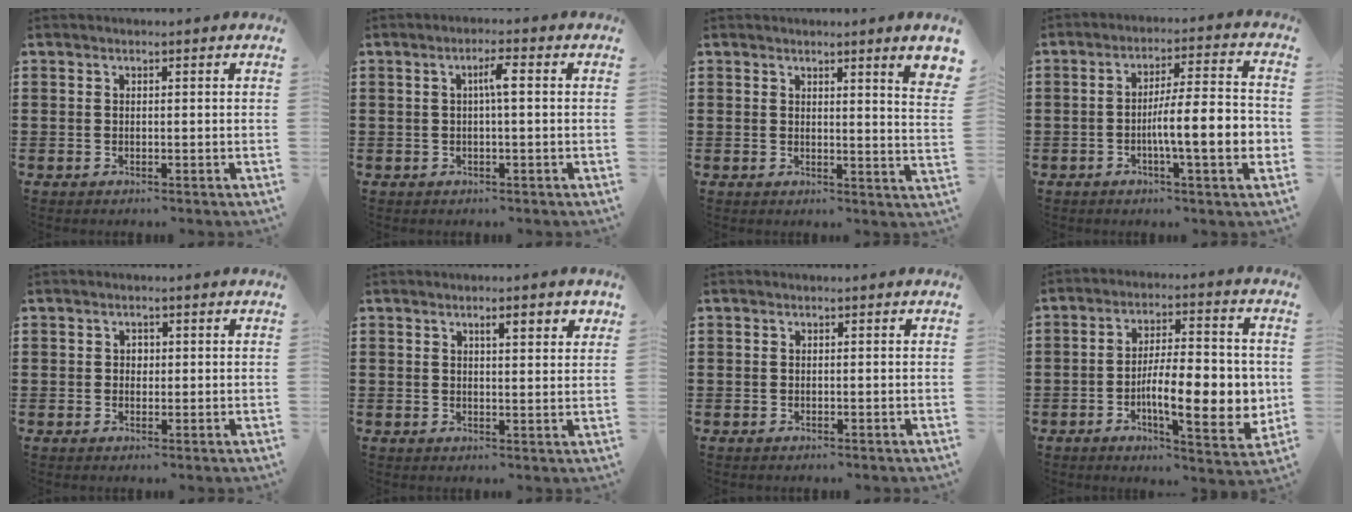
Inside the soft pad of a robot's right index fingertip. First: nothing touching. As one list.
[{"total": 2.7, "force": [0.1, 0.1, 2.7], "torque": [-0.051, 0.002, -0.002]}, {"total": 3.5, "force": [2.2, -0.3, 2.8], "torque": [-0.043, -0.011, 0.034]}, {"total": 9.6, "force": [-2.2, 1.7, 9.2], "torque": [-0.146, 0.000, -0.042]}, {"total": 1.0, "force": [0.1, 0.8, 0.5], "torque": [-0.011, 0.005, 0.001]}, {"total": 3.1, "force": [1.5, 0.7, 2.6], "torque": [-0.037, -0.001, 0.020]}, {"total": 0.0}, {"total": 12.9, "force": [-2.3, 4.3, 12.0], "torque": [-0.182, -0.012, -0.042]}]